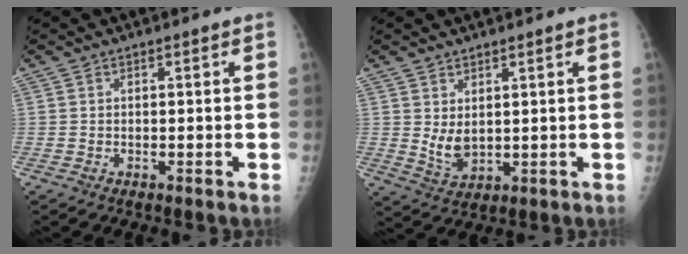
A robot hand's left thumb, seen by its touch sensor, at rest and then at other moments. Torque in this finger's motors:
{"motor_torque": [0.96, 0.76, 0.51, -0.37, 0.01]}